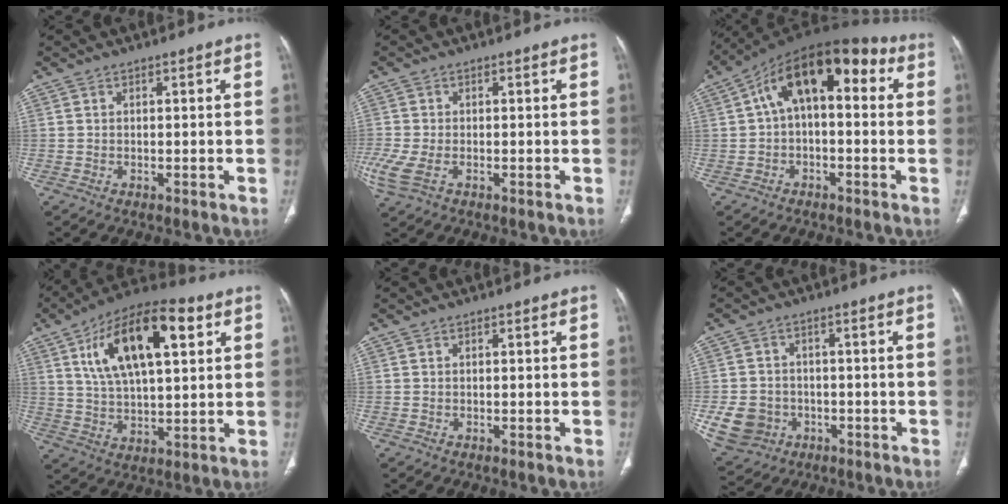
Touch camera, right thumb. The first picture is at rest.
{"total": 5.5, "force": [-1.8, 3.0, 4.2], "torque": [-0.121, -0.003, -0.032]}
{"total": 15.0, "force": [3.1, 7.7, 12.5], "torque": [-0.166, 0.047, 0.036]}
{"total": 19.6, "force": [7.2, 8.3, 16.2], "torque": [-0.260, 0.001, 0.120]}
{"total": 0.0}
{"total": 9.2, "force": [-2.6, 8.1, 3.5], "torque": [-0.065, 0.017, -0.032]}